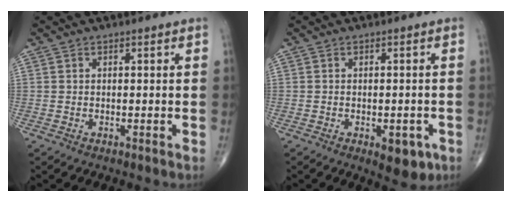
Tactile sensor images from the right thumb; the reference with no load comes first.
{"total": 5.1, "force": [-2.1, 2.5, 4.0], "torque": [-0.033, 0.005, -0.017]}